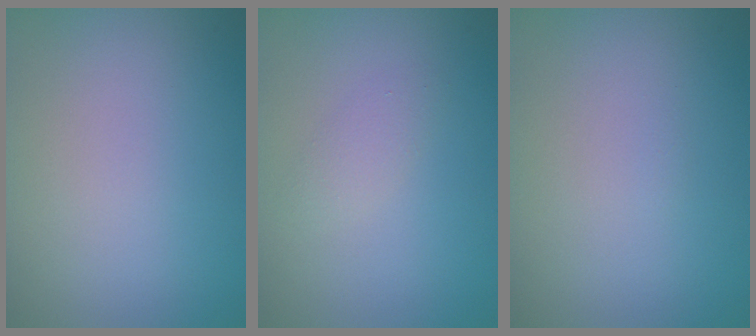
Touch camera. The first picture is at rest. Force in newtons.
{"total": 1.2, "press": 1.2, "slide": 0.0}
{"total": 0.0}